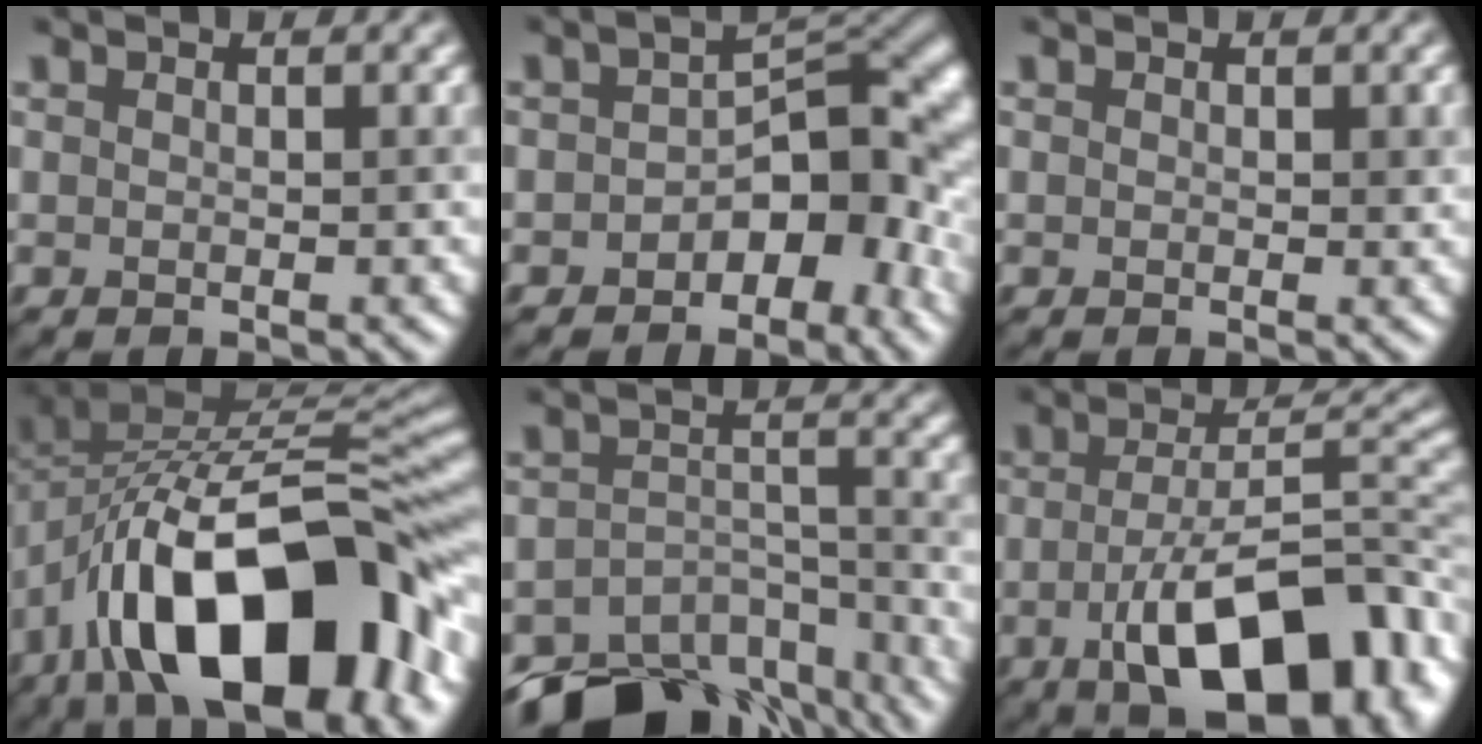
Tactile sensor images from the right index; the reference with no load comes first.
{"total": 5.8, "force": [-2.2, 3.4, 4.2], "torque": [-0.035, 0.012, -0.045]}
{"total": 0.6, "force": [0.2, 0.4, 0.4], "torque": [-0.001, -0.003, 0.001]}
{"total": 16.4, "force": [-7.2, 7.4, 12.8], "torque": [-0.179, 0.011, -0.125]}
{"total": 13.1, "force": [-10.6, 6.0, 4.8], "torque": [-0.085, -0.020, -0.140]}
{"total": 13.4, "force": [-5.2, 5.5, 11.0], "torque": [-0.172, -0.004, -0.084]}